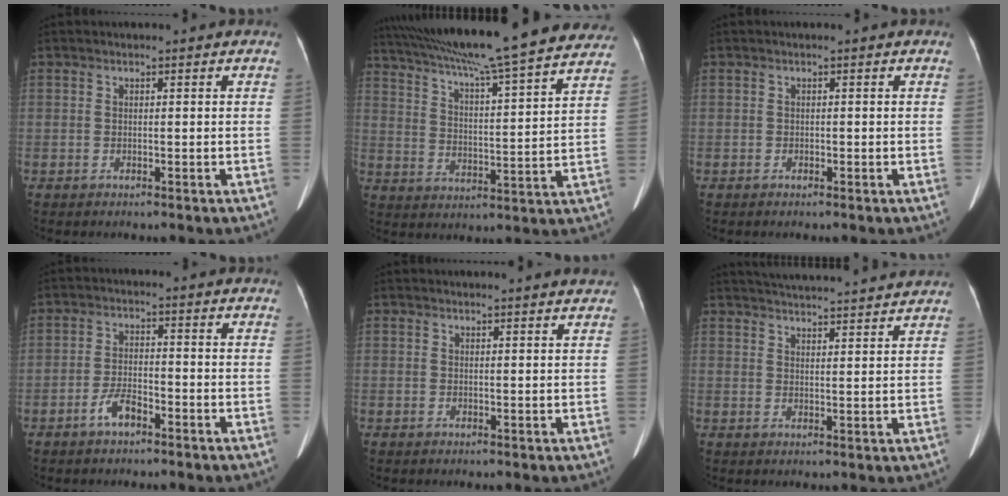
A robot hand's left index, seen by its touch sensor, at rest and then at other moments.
{"total": 28.9, "force": [25.3, 1.3, 13.9], "torque": [-0.235, -0.010, 0.344]}
{"total": 0.0}
{"total": 3.7, "force": [-2.5, 1.2, 2.4], "torque": [-0.050, 0.004, -0.049]}
{"total": 5.3, "force": [5.1, 0.6, 1.1], "torque": [-0.009, 0.004, 0.040]}
{"total": 15.7, "force": [14.9, 0.6, 4.8], "torque": [-0.080, 0.016, 0.200]}